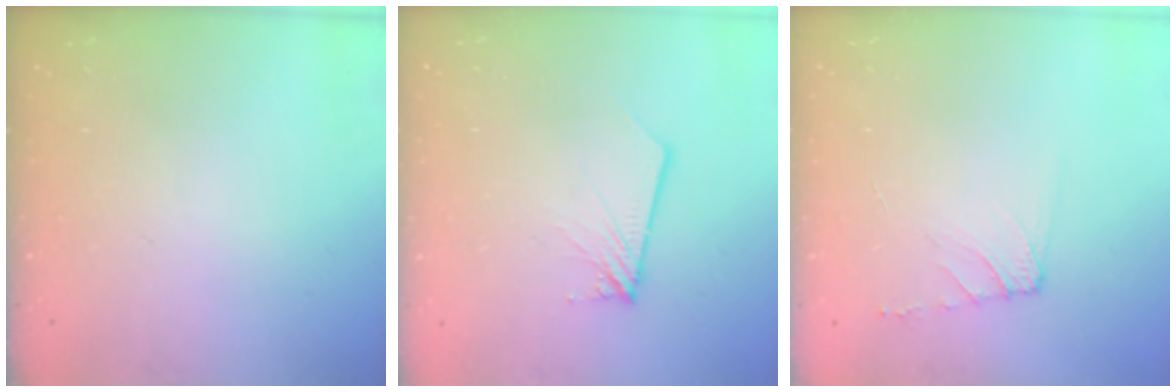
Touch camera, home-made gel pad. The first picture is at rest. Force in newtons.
{"total": 2.7, "press": 2.7, "slide": 0.2}
{"total": 7.0, "press": 6.9, "slide": 1.0}